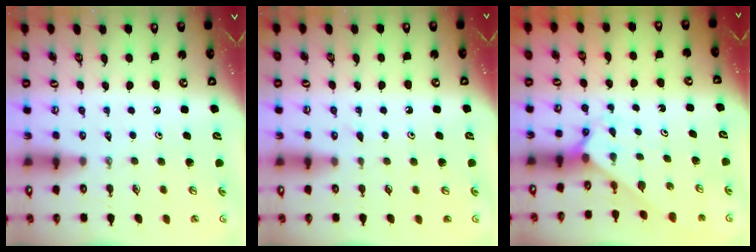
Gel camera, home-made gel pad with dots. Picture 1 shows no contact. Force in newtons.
{"total": 6.1, "press": 6.0, "slide": 0.7}
{"total": 2.3, "press": 2.3, "slide": 0.2}